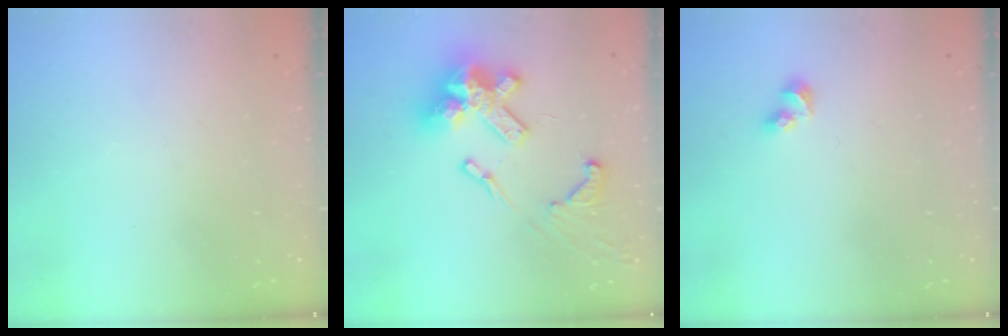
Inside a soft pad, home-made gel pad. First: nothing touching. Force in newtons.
{"total": 18.9, "press": 18.8, "slide": 1.2}
{"total": 3.6, "press": 3.5, "slide": 0.7}